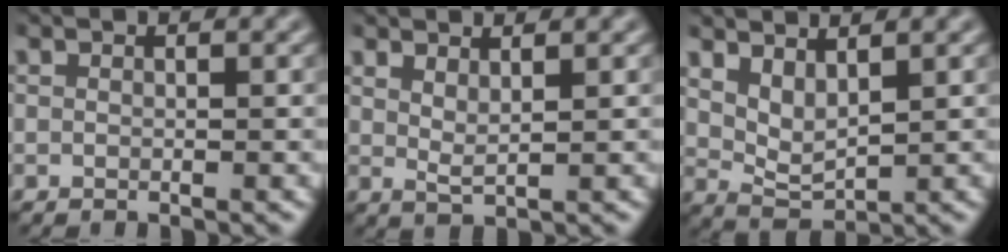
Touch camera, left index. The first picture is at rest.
{"total": 1.4, "force": [1.0, 0.3, 0.9], "torque": [-0.010, 0.000, 0.022]}
{"total": 2.3, "force": [1.5, 0.8, 1.6], "torque": [-0.044, -0.005, 0.044]}